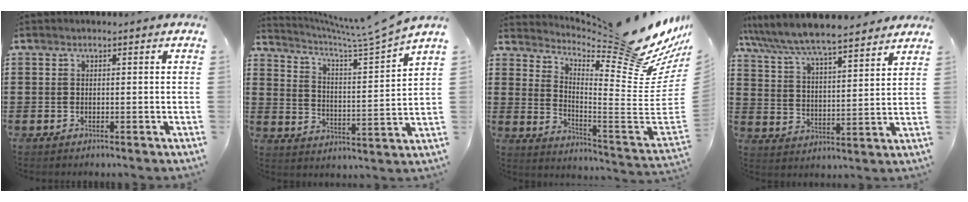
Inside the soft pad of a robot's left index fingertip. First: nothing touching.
{"total": 5.8, "force": [5.0, -0.9, 2.8], "torque": [-0.068, -0.045, 0.072]}
{"total": 13.4, "force": [11.1, 2.1, 7.2], "torque": [-0.109, -0.103, 0.179]}
{"total": 6.8, "force": [6.4, 0.4, 2.2], "torque": [-0.071, -0.039, 0.108]}